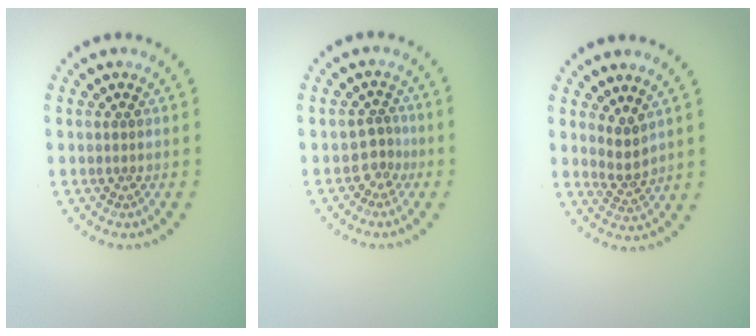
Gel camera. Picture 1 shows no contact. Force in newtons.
{"total": 1.7, "press": 1.2, "slide": 1.3}
{"total": 2.1, "press": 1.6, "slide": 1.4}